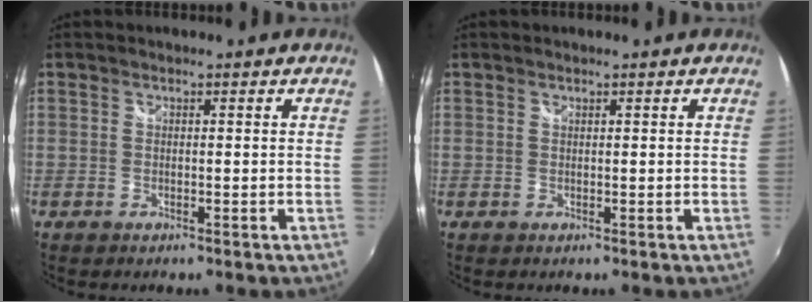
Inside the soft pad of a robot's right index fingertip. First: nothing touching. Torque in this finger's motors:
{"motor_torque": [0.17, 0.14, 0.03, 0.01]}